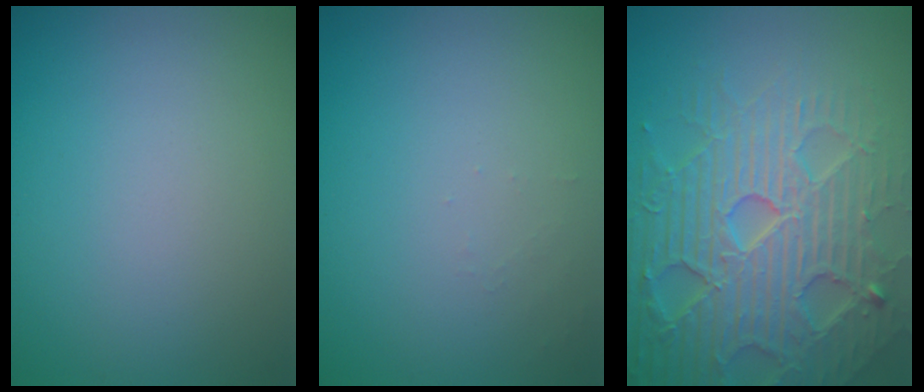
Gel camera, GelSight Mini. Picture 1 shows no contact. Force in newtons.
{"total": 0.7, "press": 0.7, "slide": 0.1}
{"total": 7.2, "press": 7.0, "slide": 1.4}